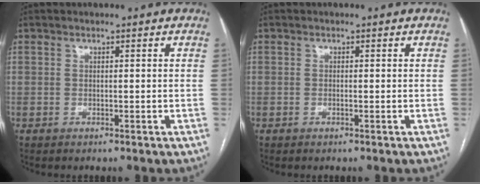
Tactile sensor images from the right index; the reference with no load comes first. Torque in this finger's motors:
{"motor_torque": [-0.11, 0.03, -0.03, 0.00]}